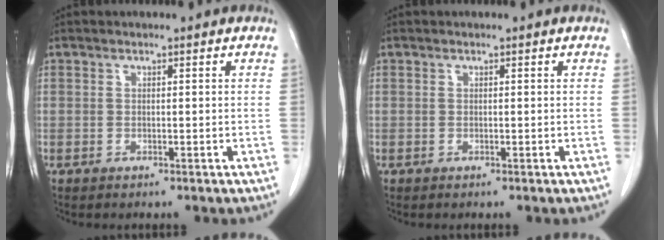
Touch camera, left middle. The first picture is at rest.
{"total": 0.0}